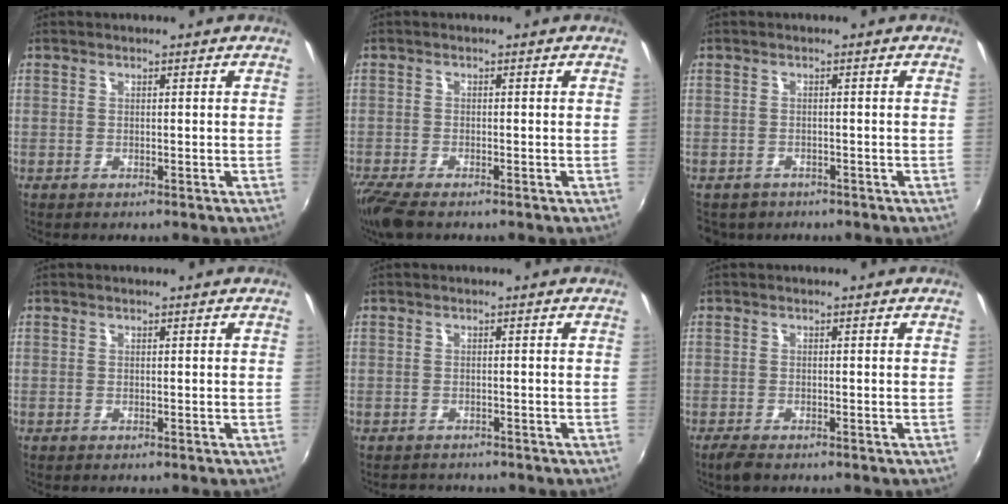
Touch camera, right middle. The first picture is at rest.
{"total": 5.9, "force": [-4.7, 1.3, 3.4], "torque": [-0.089, -0.030, -0.091]}
{"total": 3.6, "force": [-2.3, 2.6, 1.0], "torque": [-0.029, -0.009, -0.033]}
{"total": 0.0}
{"total": 2.3, "force": [-2.0, 1.1, 0.1], "torque": [-0.008, -0.002, -0.033]}
{"total": 2.6, "force": [-2.0, 0.7, 1.5], "torque": [-0.036, -0.010, -0.038]}